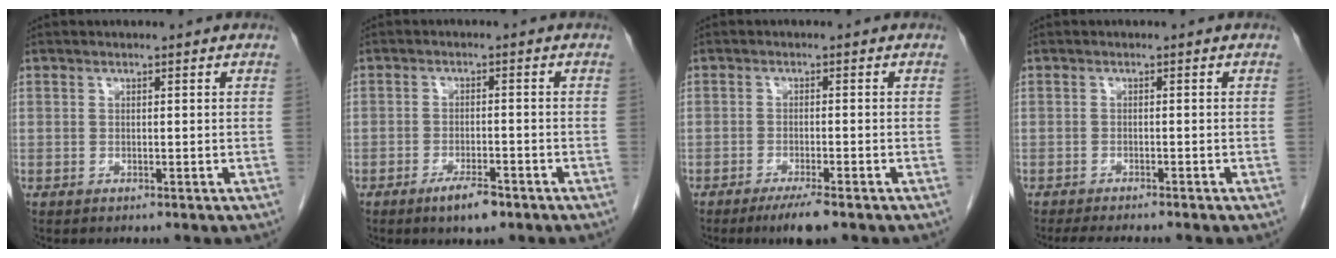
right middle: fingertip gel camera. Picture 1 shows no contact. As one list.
[{"total": 4.3, "force": [-2.9, 1.0, 3.0], "torque": [-0.057, -0.003, -0.045]}, {"total": 4.2, "force": [-2.9, 0.3, 3.0], "torque": [-0.051, -0.009, -0.049]}, {"total": 5.8, "force": [-4.9, 0.7, 3.1], "torque": [-0.038, -0.010, -0.070]}]